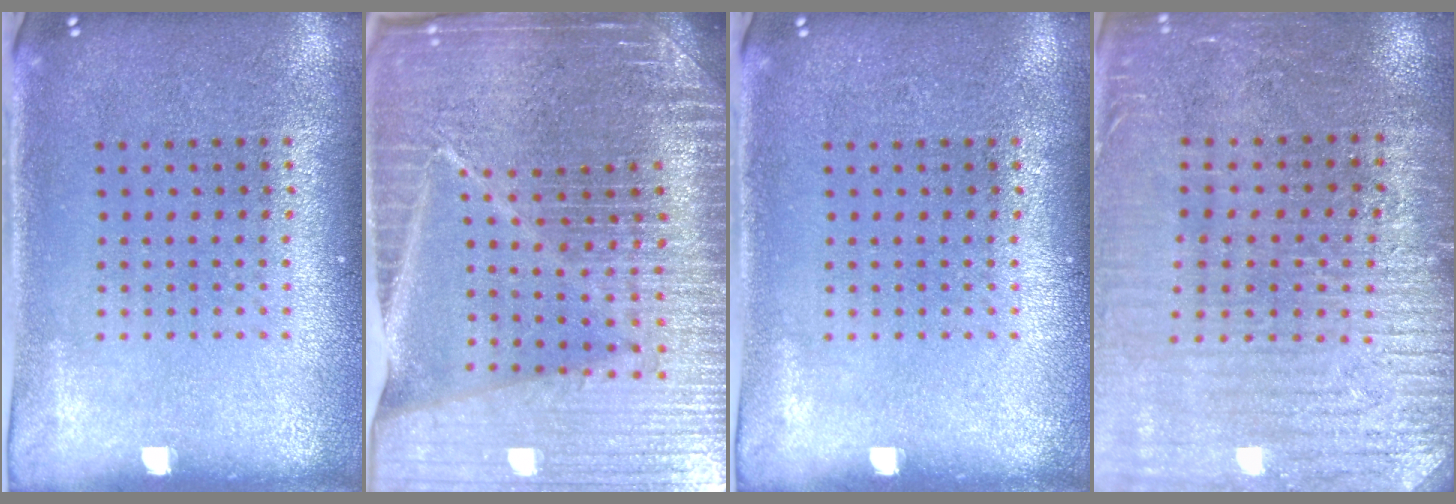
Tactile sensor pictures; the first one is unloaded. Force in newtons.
{"total": 6.3, "press": 5.5, "slide": 3.1}
{"total": 0.0}
{"total": 3.1, "press": 3.1, "slide": 0.6}